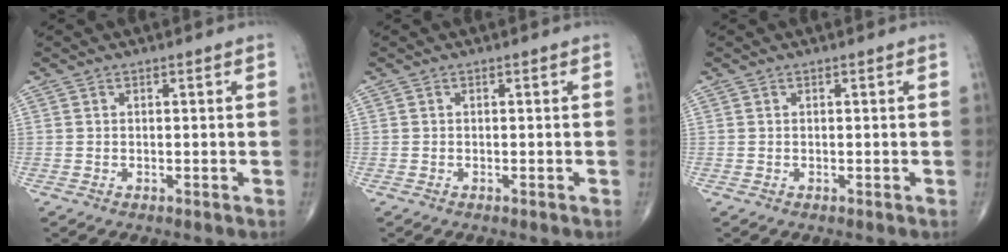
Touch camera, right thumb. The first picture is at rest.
{"total": 0.0}
{"total": 0.0}